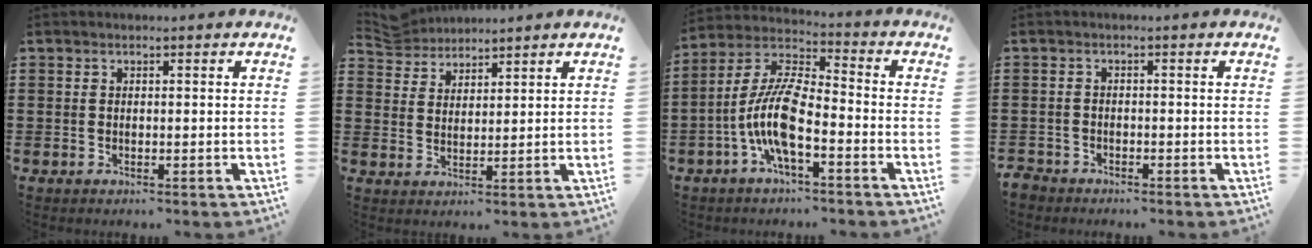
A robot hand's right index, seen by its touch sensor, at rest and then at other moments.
{"total": 4.3, "force": [4.2, 0.9, 0.1], "torque": [-0.018, -0.006, 0.083]}
{"total": 10.4, "force": [-4.0, 3.2, 9.1], "torque": [-0.222, -0.013, -0.084]}
{"total": 2.0, "force": [-1.9, 0.6, -0.1], "torque": [-0.010, -0.003, -0.045]}